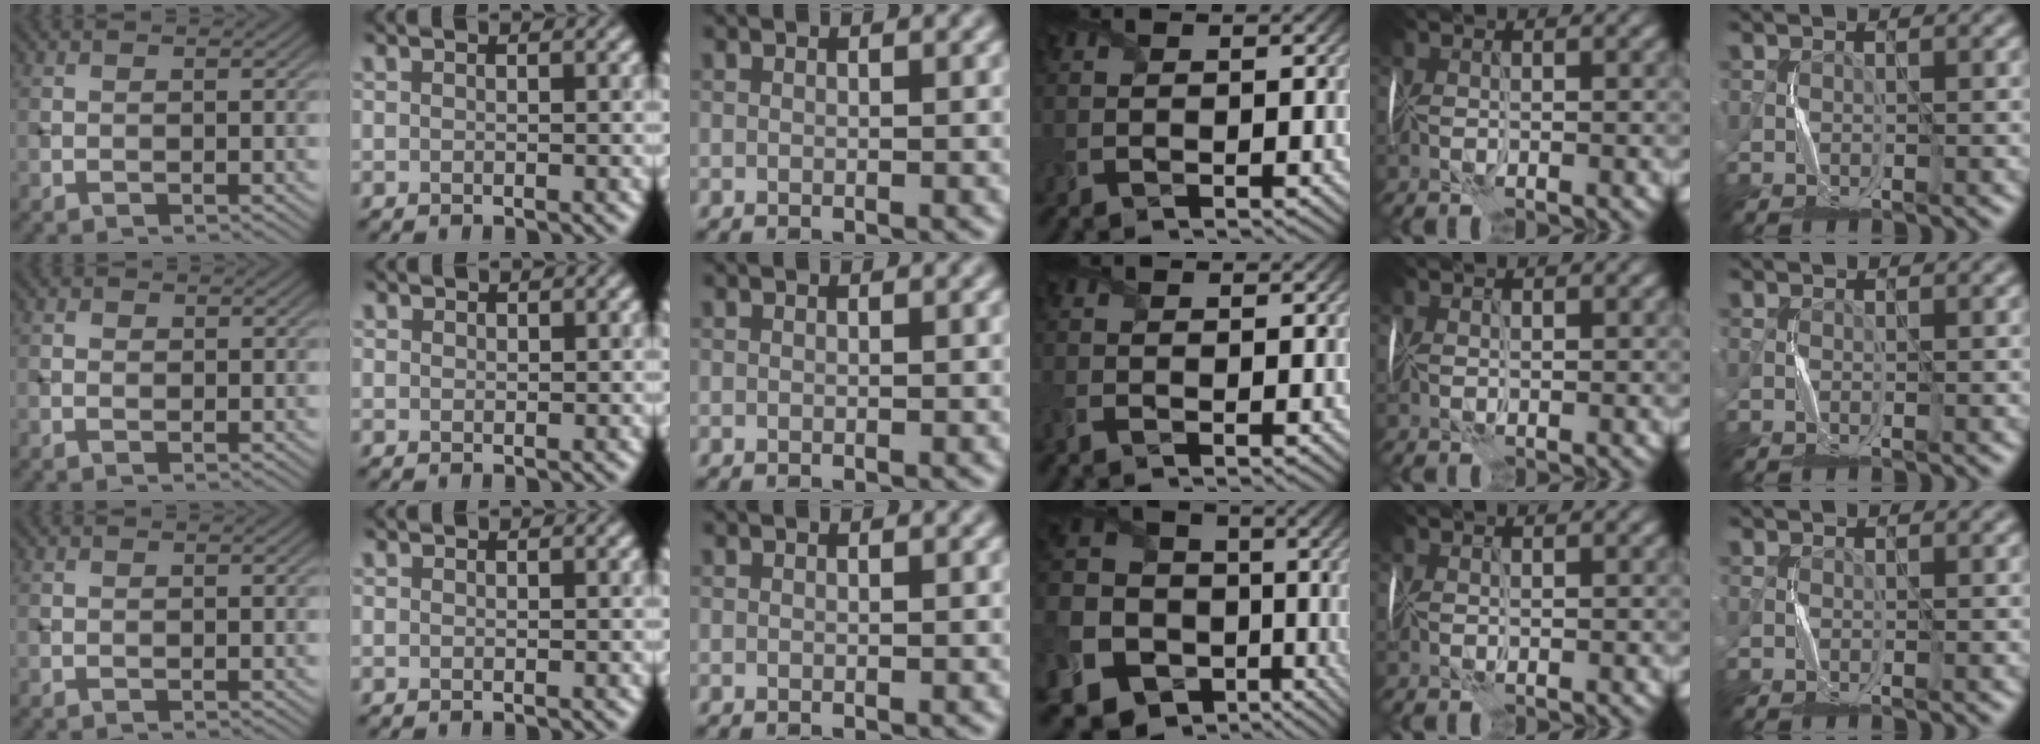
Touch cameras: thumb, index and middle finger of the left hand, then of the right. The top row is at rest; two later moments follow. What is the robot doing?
{"motion": "fold", "object": "memory foam"}